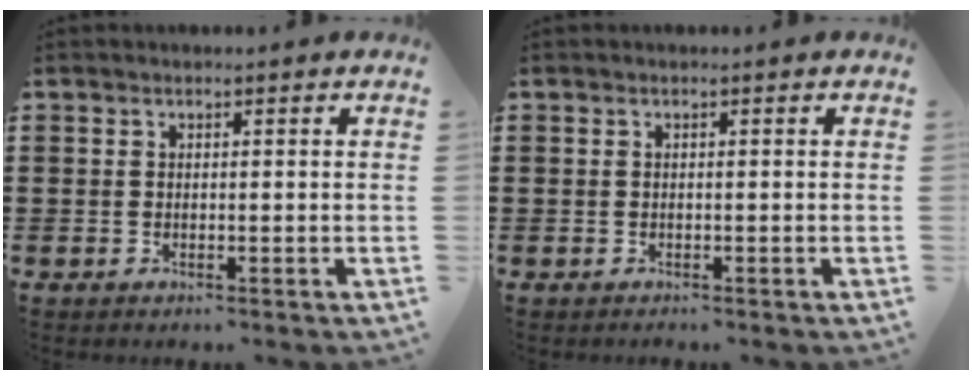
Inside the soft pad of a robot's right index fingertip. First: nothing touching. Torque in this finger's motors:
{"motor_torque": [0.46, 0.24, -0.74, -0.17]}